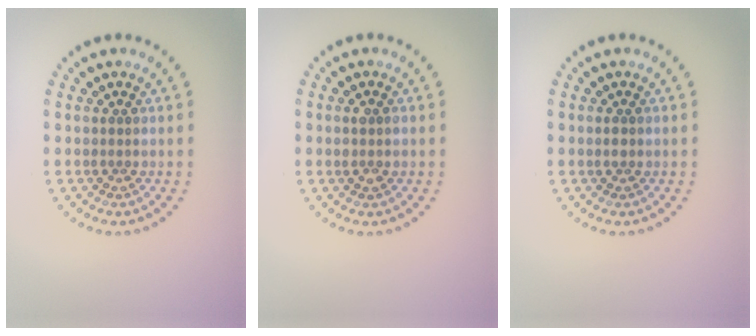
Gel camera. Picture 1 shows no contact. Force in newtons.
{"total": 1.2, "press": 1.2, "slide": 0.3}
{"total": 0.7, "press": 0.7, "slide": 0.1}